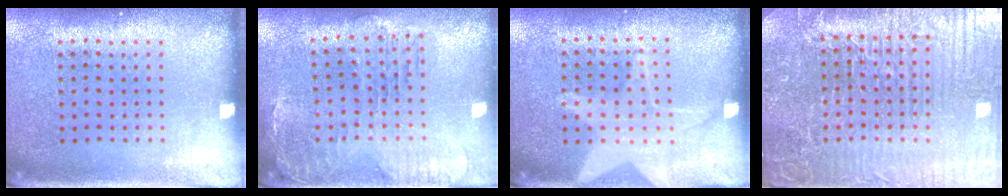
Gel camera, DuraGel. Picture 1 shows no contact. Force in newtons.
{"total": 0.9, "press": 0.8, "slide": 0.3}
{"total": 1.3, "press": 1.2, "slide": 0.3}
{"total": 6.2, "press": 5.6, "slide": 2.5}